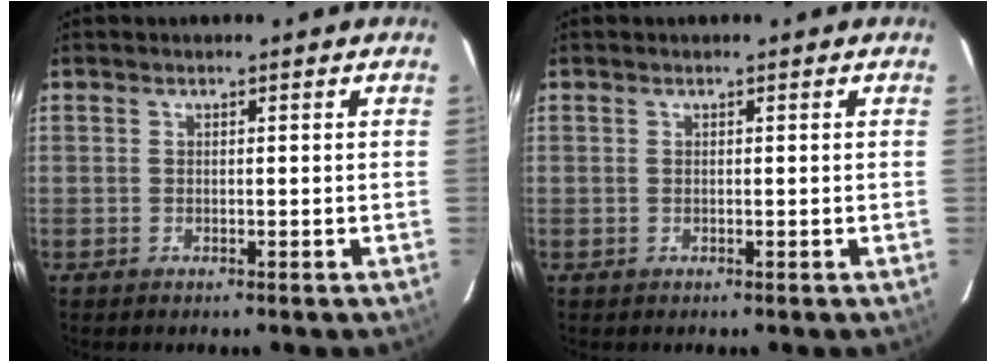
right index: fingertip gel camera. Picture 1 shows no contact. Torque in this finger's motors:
{"motor_torque": [0.01, -0.01, 0.04, 0.01]}